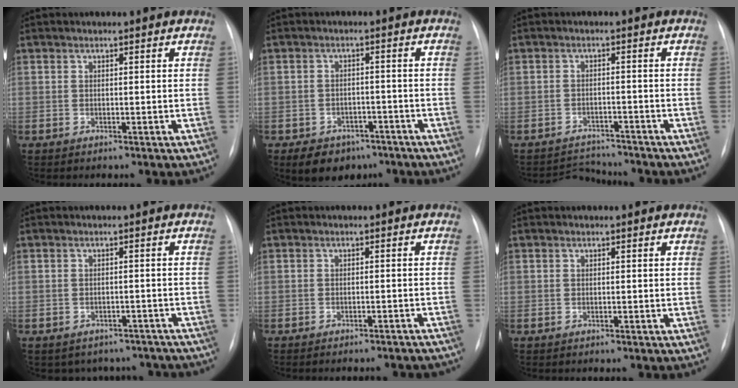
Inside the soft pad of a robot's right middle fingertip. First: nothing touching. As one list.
[{"total": 6.9, "force": [-4.7, 4.6, 2.1], "torque": [-0.034, 0.008, -0.062]}, {"total": 4.3, "force": [-4.2, 0.6, -0.9], "torque": [0.013, 0.006, -0.063]}, {"total": 9.1, "force": [-7.9, 4.3, 0.6], "torque": [0.003, 0.027, -0.081]}, {"total": 10.2, "force": [-9.5, 2.3, 2.9], "torque": [-0.032, 0.008, -0.096]}, {"total": 0.0}]